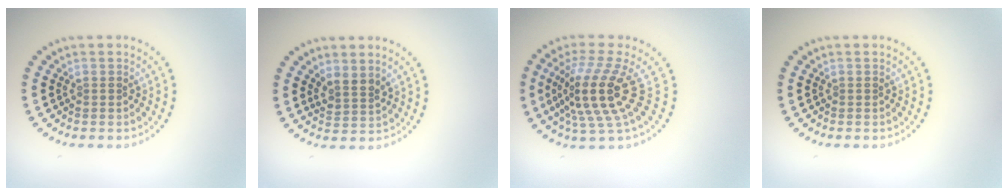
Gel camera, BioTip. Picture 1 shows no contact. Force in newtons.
{"total": 1.8, "press": 1.3, "slide": 1.2}
{"total": 5.2, "press": 3.8, "slide": 3.6}
{"total": 0.0}